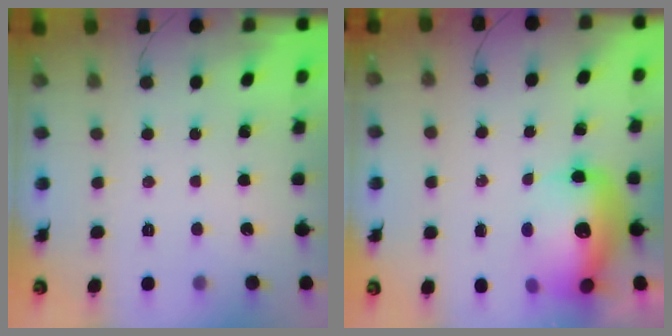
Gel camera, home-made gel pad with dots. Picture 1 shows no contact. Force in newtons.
{"total": 14.6, "press": 14.2, "slide": 3.2}